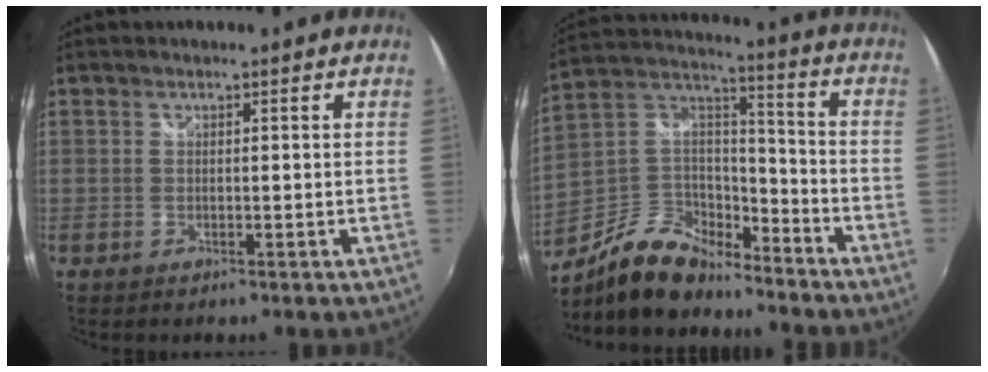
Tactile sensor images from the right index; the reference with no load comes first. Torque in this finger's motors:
{"motor_torque": [0.85, -0.91, 0.20, 0.00]}